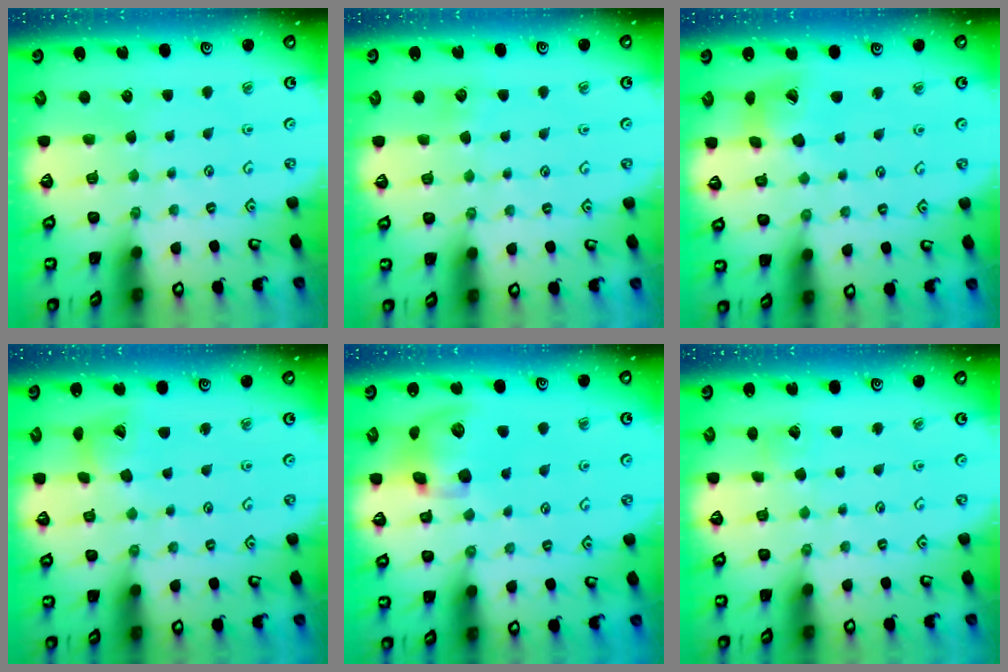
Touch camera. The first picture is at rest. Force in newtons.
{"total": 4.8, "press": 4.7, "slide": 0.8}
{"total": 12.7, "press": 12.6, "slide": 1.5}
{"total": 9.5, "press": 9.4, "slide": 1.3}
{"total": 13.4, "press": 13.2, "slide": 2.0}
{"total": 2.7, "press": 2.7, "slide": 0.2}